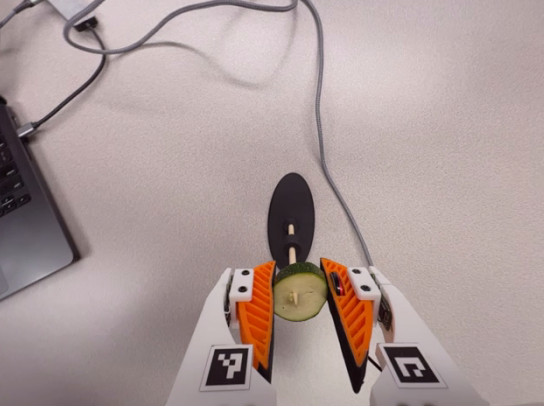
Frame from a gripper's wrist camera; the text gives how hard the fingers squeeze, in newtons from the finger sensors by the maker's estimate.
{"total": 14.5, "left": 15.6, "right": 13.4}